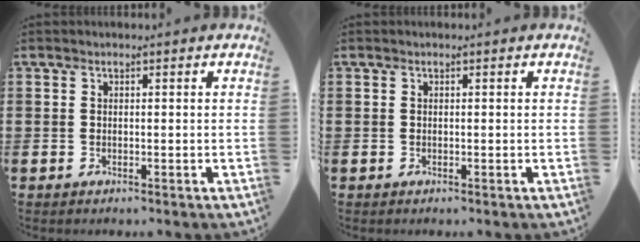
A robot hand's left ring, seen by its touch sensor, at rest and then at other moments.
{"total": 0.0}